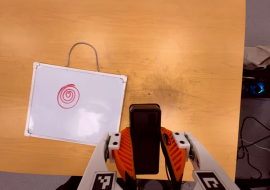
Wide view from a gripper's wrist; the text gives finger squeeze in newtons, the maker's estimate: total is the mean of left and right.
{"total": 4.2, "left": 2.9, "right": 5.4}